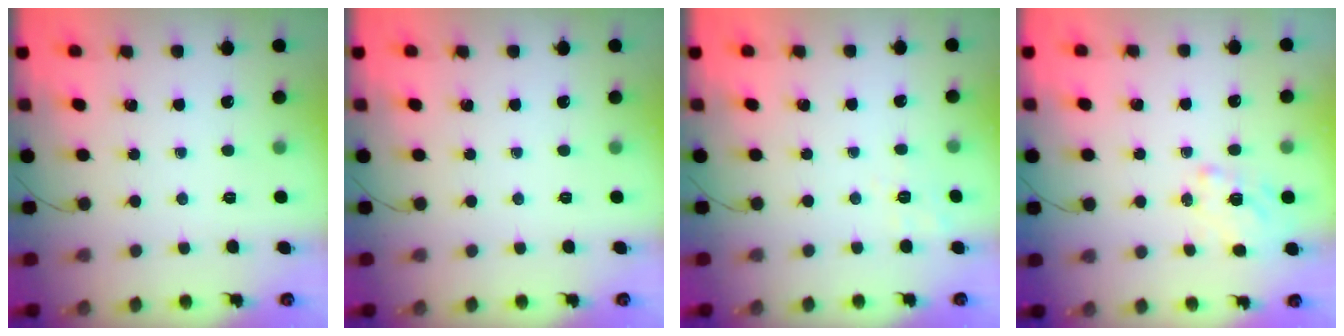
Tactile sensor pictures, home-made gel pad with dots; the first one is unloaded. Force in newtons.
{"total": 0.0}
{"total": 2.8, "press": 2.1, "slide": 1.9}
{"total": 1.4, "press": 1.2, "slide": 0.8}